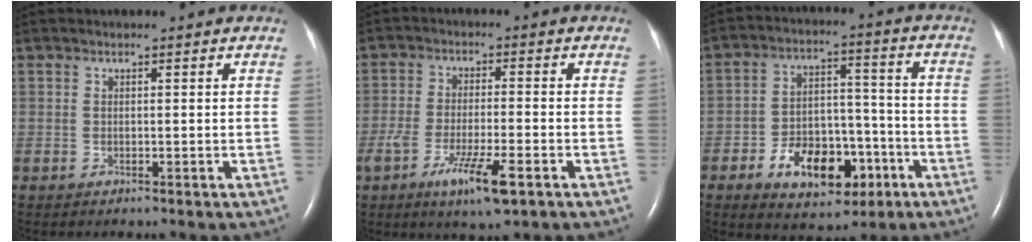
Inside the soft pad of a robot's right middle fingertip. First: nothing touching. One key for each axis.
{"total": 8.3, "fx": -4.3, "fy": 1.1, "fz": 7.0, "tx": -0.130, "ty": -0.018, "tz": -0.070}
{"total": 12.5, "fx": -5.9, "fy": 7.1, "fz": 8.5, "tx": -0.137, "ty": 0.022, "tz": -0.083}